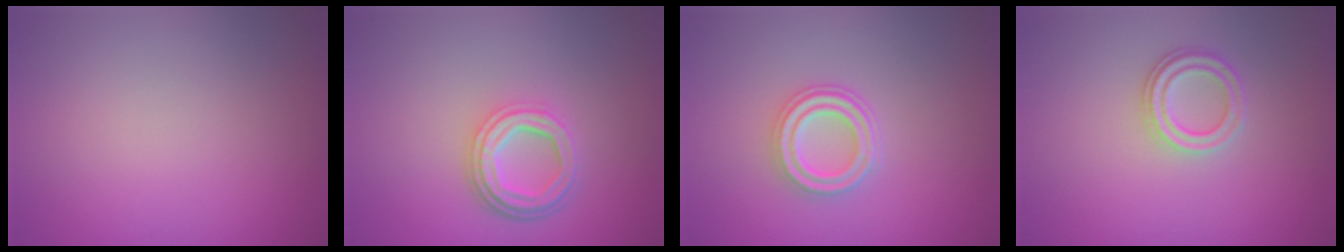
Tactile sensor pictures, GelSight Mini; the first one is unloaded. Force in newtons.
{"total": 4.2, "press": 3.2, "slide": 2.8}
{"total": 2.9, "press": 2.5, "slide": 1.4}
{"total": 2.3, "press": 2.1, "slide": 1.0}